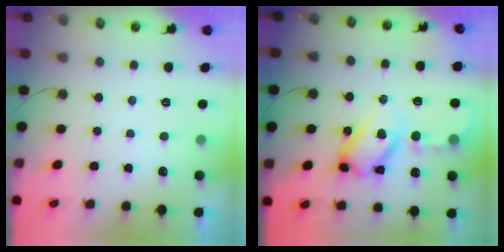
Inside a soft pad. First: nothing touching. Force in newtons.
{"total": 14.9, "press": 14.8, "slide": 1.4}